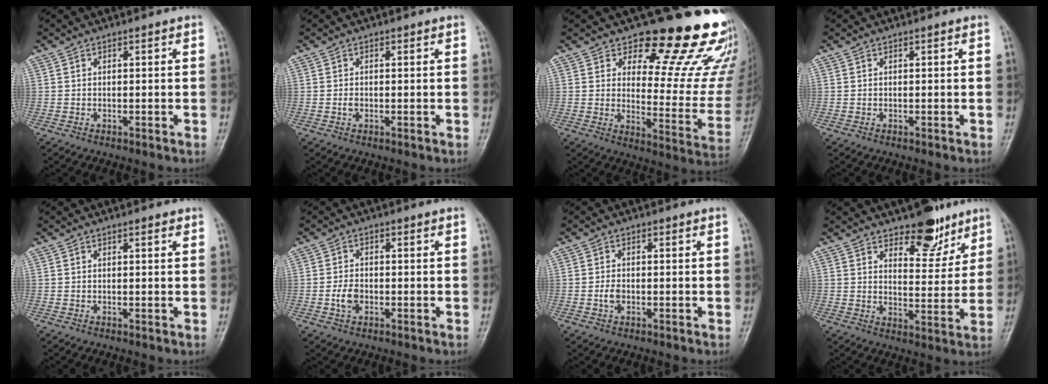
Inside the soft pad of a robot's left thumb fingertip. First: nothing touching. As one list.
[{"total": 0.9, "force": [-0.1, 0.7, 0.6], "torque": [-0.009, 0.000, -0.004]}, {"total": 20.4, "force": [16.3, 7.2, 9.9], "torque": [-0.071, -0.135, 0.200]}, {"total": 0.0}, {"total": 0.9, "force": [0.6, 0.3, 0.7], "torque": [-0.009, -0.002, 0.007]}, {"total": 3.3, "force": [-0.9, 2.2, 2.2], "torque": [-0.038, 0.009, -0.020]}, {"total": 2.0, "force": [-0.5, 1.3, 1.4], "torque": [-0.023, 0.004, -0.012]}, {"total": 7.9, "force": [5.8, 4.7, 2.5], "torque": [0.006, -0.037, 0.078]}]